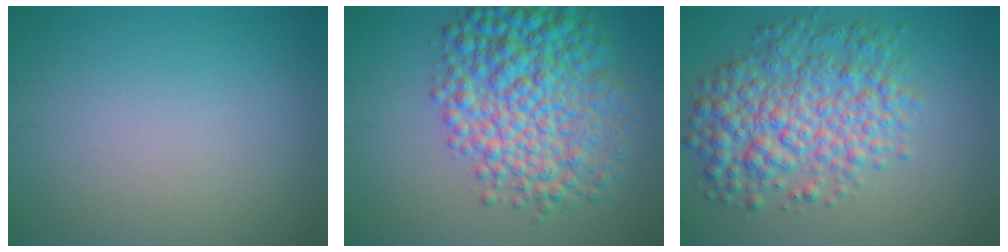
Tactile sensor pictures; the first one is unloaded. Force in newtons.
{"total": 9.7, "press": 9.7, "slide": 0.1}
{"total": 7.2, "press": 7.2, "slide": 0.1}